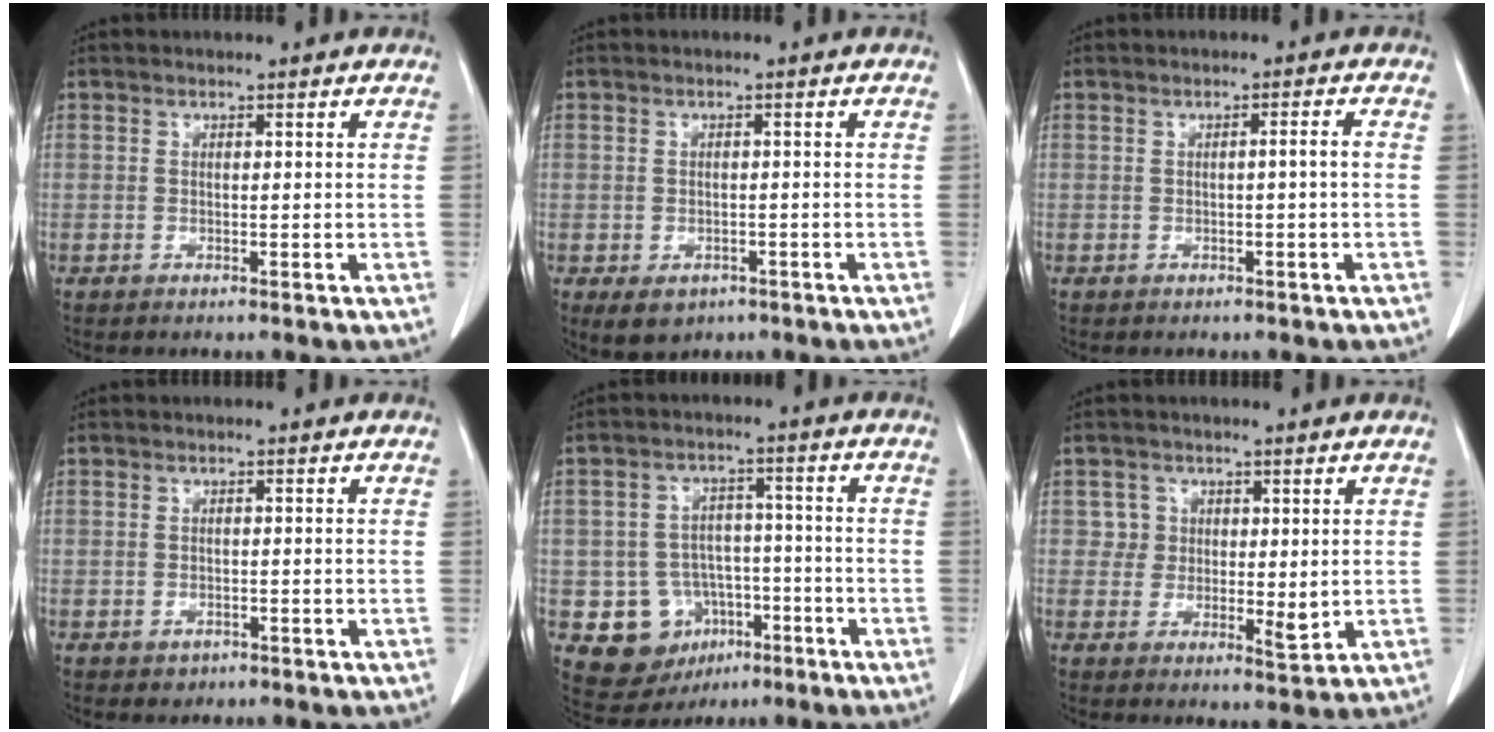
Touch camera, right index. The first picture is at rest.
{"total": 3.9, "force": [-2.0, 2.9, 1.7], "torque": [-0.022, -0.003, -0.019]}
{"total": 1.4, "force": [-0.2, -0.2, 1.4], "torque": [-0.022, 0.002, -0.001]}
{"total": 1.1, "force": [-0.5, 1.0, 0.3], "torque": [-0.006, 0.002, -0.002]}
{"total": 9.5, "force": [-3.6, 8.4, 2.8], "torque": [-0.046, 0.027, -0.042]}
{"total": 4.2, "force": [1.2, 3.6, 1.9], "torque": [-0.015, -0.009, 0.020]}